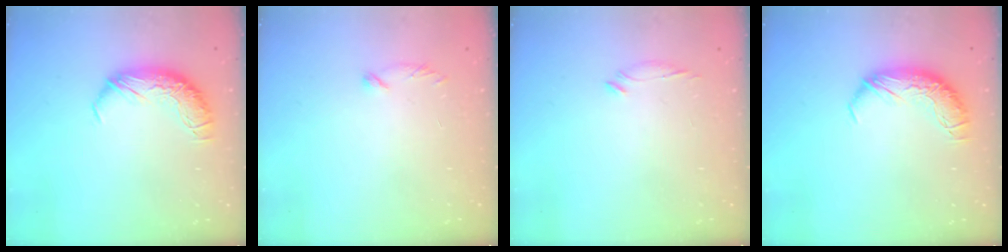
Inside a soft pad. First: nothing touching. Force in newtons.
{"total": 7.0, "press": 6.9, "slide": 0.9}
{"total": 5.6, "press": 5.5, "slide": 0.9}
{"total": 0.0}